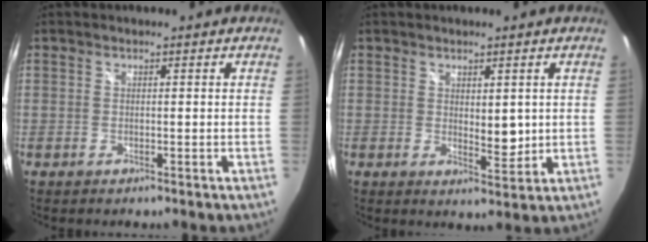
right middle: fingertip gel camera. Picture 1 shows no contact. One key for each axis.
{"total": 3.5, "fx": 0.8, "fy": 1.9, "fz": 2.9, "tx": -0.040, "ty": -0.006, "tz": 0.016}